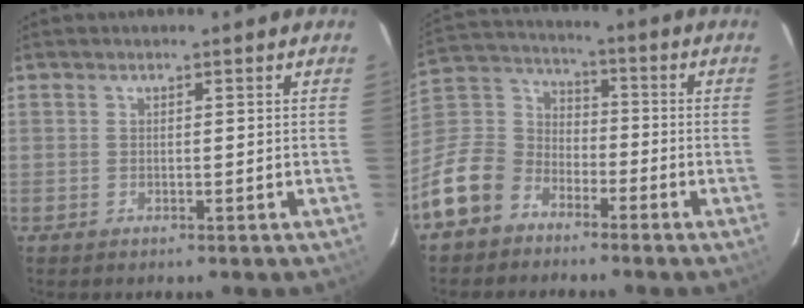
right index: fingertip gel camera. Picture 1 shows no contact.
{"total": 14.6, "force": [-8.8, 10.5, 5.0], "torque": [-0.141, 0.040, -0.167]}